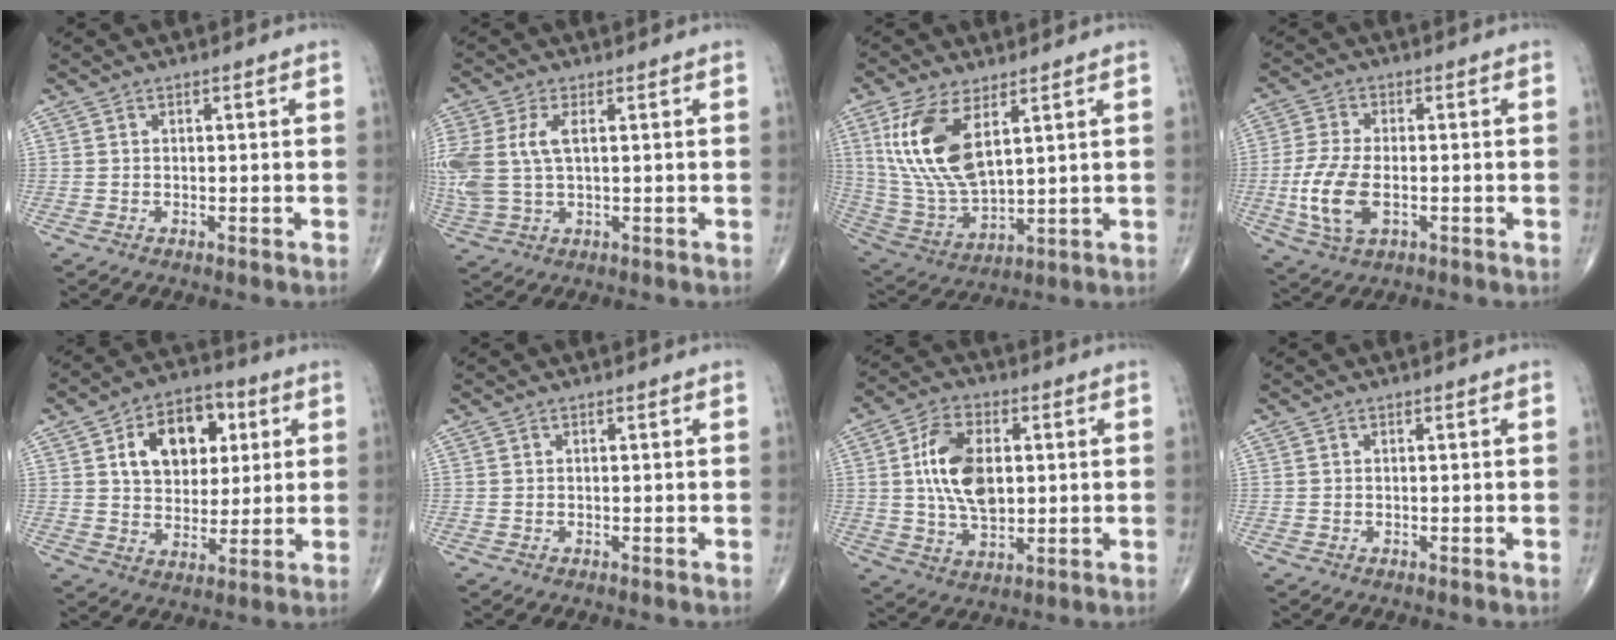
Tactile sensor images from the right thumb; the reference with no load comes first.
{"total": 10.7, "force": [1.7, 5.7, 8.8], "torque": [-0.230, 0.010, 0.042]}
{"total": 15.8, "force": [6.0, 7.1, 12.8], "torque": [-0.261, -0.023, 0.130]}
{"total": 9.9, "force": [-2.1, 5.1, 8.2], "torque": [-0.178, -0.002, -0.038]}
{"total": 14.1, "force": [4.3, 9.7, 9.3], "torque": [-0.099, -0.001, 0.068]}
{"total": 0.0}
{"total": 12.8, "force": [1.7, 7.5, 10.3], "torque": [-0.177, -0.001, 0.032]}
{"total": 0.0}